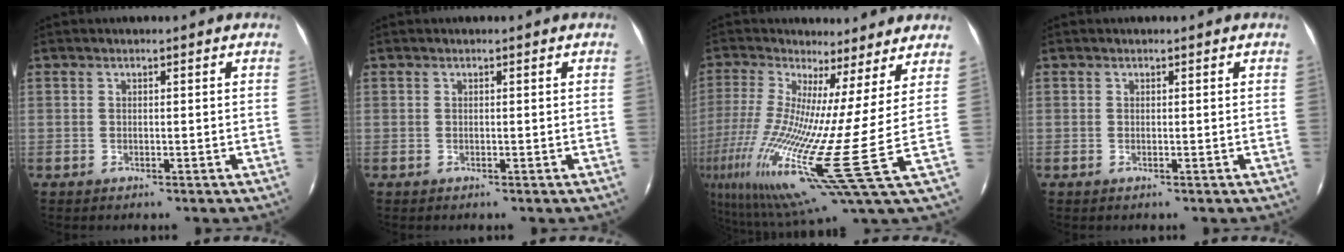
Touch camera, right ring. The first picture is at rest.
{"total": 0.0}
{"total": 20.3, "force": [-1.8, 0.8, 20.2], "torque": [-0.382, -0.068, -0.042]}
{"total": 0.0}